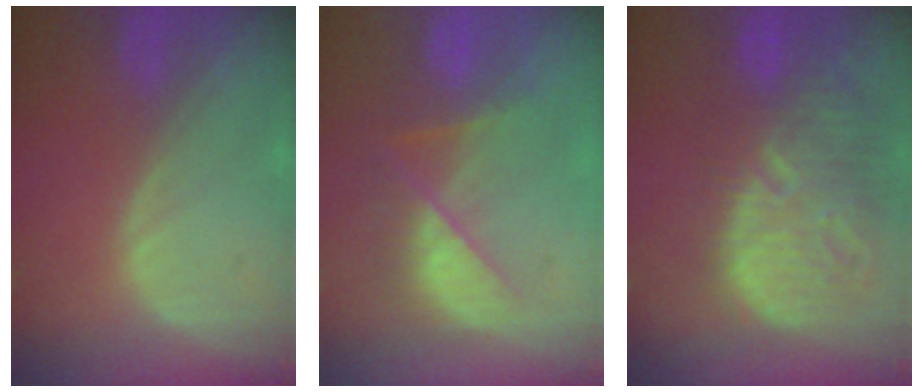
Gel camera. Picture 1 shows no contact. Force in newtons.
{"total": 7.1, "press": 6.9, "slide": 1.3}
{"total": 13.2, "press": 11.5, "slide": 6.7}